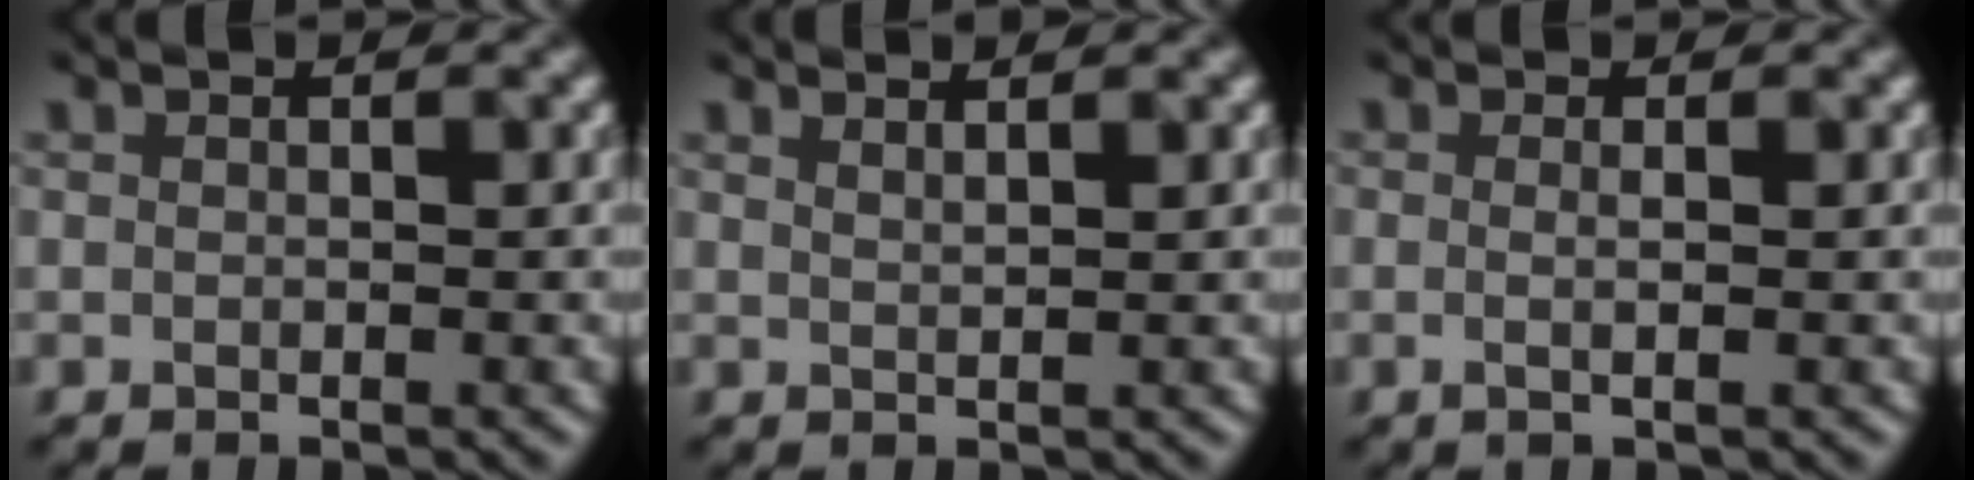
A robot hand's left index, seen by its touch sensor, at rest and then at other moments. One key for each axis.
{"total": 2.2, "fx": 1.6, "fy": 0.7, "fz": 1.2, "tx": 0.003, "ty": 0.006, "tz": 0.005}
{"total": 1.2, "fx": 0.1, "fy": 0.4, "fz": 1.2, "tx": -0.015, "ty": -0.002, "tz": -0.006}